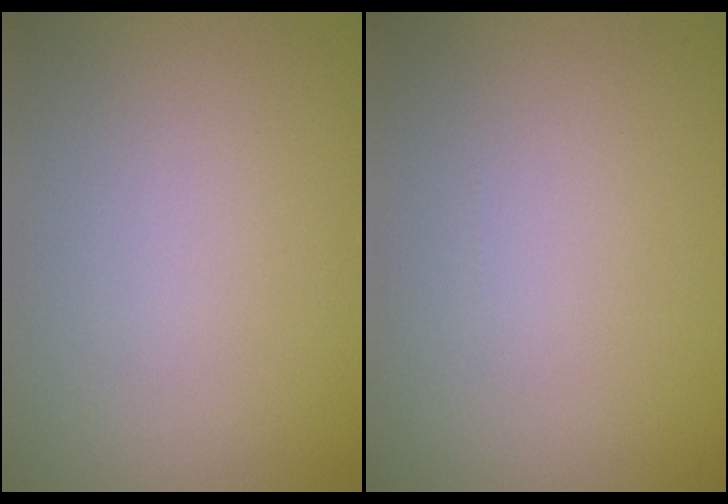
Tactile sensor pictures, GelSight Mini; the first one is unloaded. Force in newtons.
{"total": 0.0}